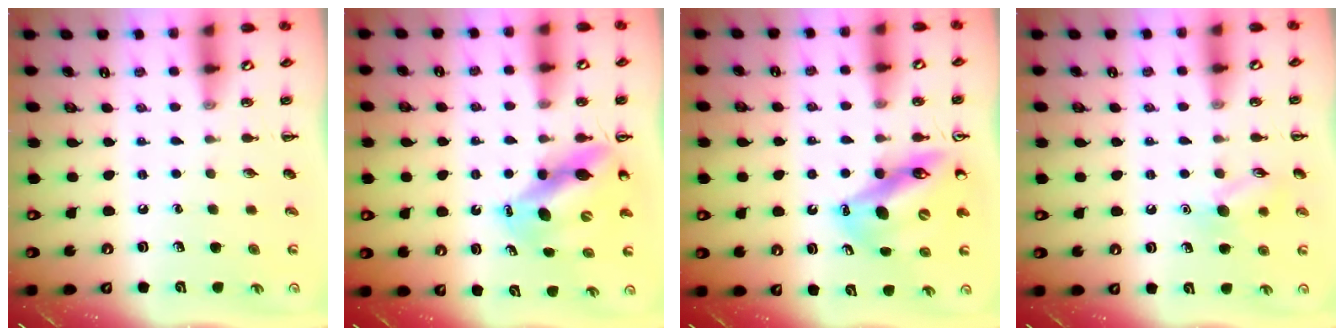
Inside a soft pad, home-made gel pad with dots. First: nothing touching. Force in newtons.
{"total": 11.5, "press": 11.0, "slide": 3.2}
{"total": 13.8, "press": 13.1, "slide": 4.2}
{"total": 9.1, "press": 9.0, "slide": 0.9}